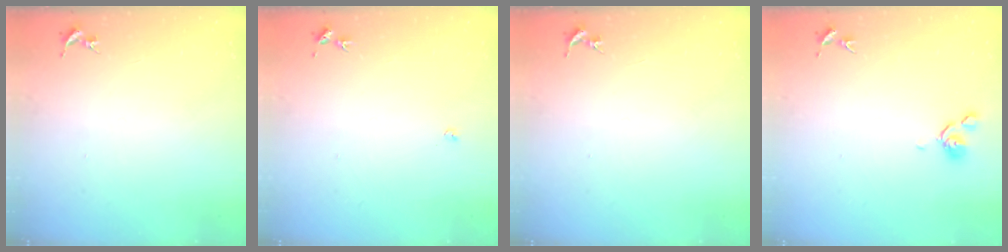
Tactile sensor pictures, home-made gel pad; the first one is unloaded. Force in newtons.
{"total": 2.7, "press": 2.7, "slide": 0.5}
{"total": 0.0}
{"total": 6.4, "press": 6.2, "slide": 1.3}